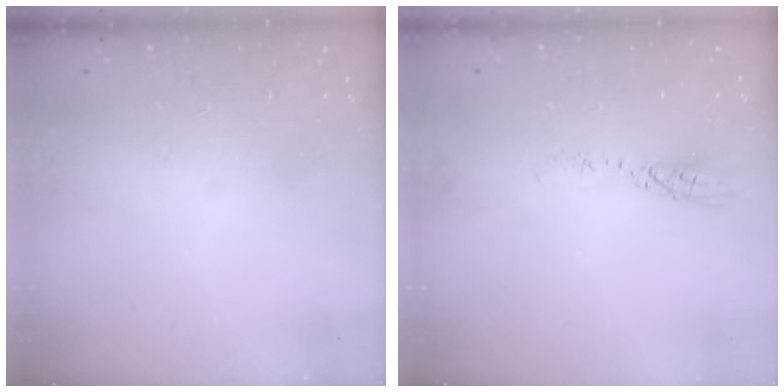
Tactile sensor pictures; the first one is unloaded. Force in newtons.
{"total": 3.8, "press": 3.8, "slide": 0.4}